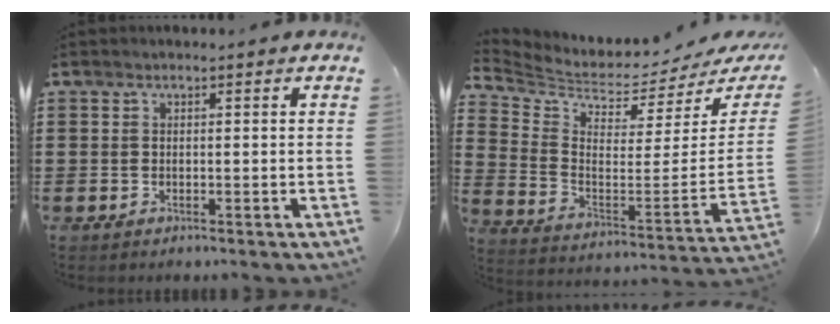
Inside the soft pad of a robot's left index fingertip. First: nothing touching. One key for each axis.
{"total": 2.9, "fx": 2.8, "fy": 0.4, "fz": 0.6, "tx": -0.038, "ty": -0.053, "tz": 0.041}